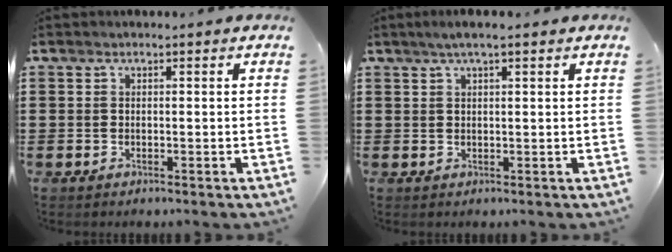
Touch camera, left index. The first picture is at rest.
{"total": 2.4, "force": [1.4, 0.2, 1.9], "torque": [-0.037, 0.003, 0.025]}